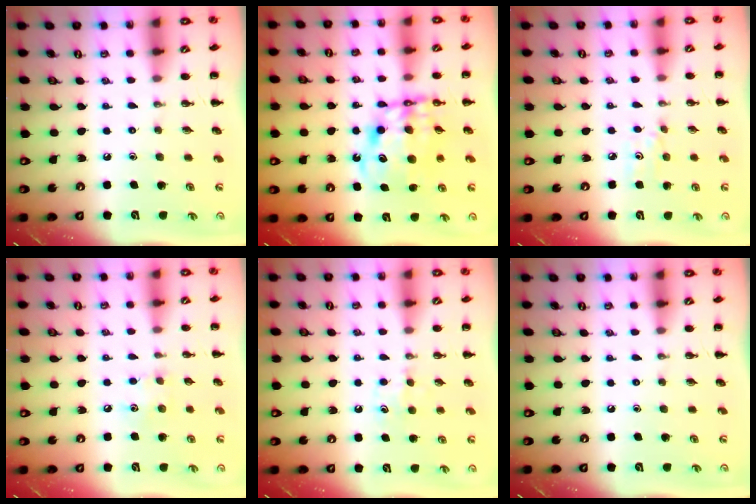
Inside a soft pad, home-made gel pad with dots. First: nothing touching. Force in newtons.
{"total": 11.4, "press": 10.9, "slide": 3.2}
{"total": 3.0, "press": 2.8, "slide": 1.1}
{"total": 5.8, "press": 5.7, "slide": 1.3}
{"total": 4.6, "press": 4.4, "slide": 1.4}
{"total": 0.0}